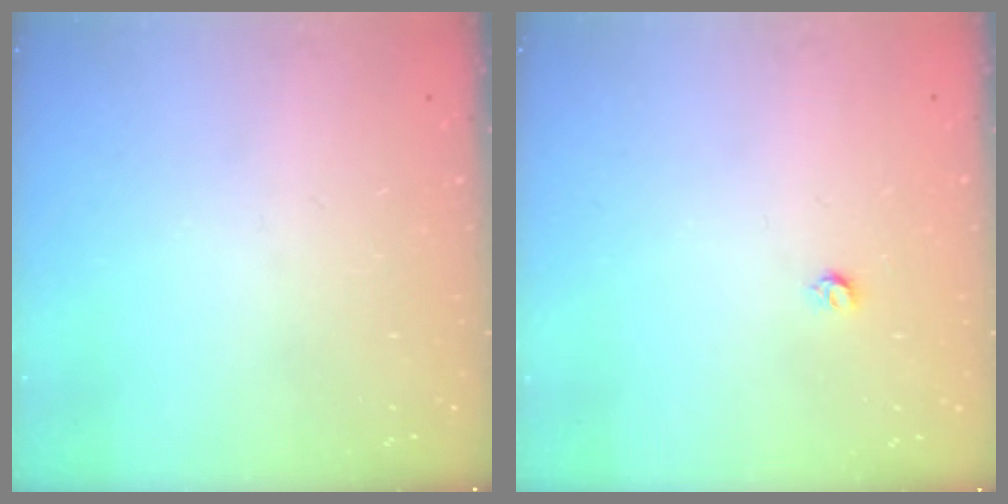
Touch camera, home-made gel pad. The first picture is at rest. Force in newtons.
{"total": 3.0, "press": 3.0, "slide": 0.3}